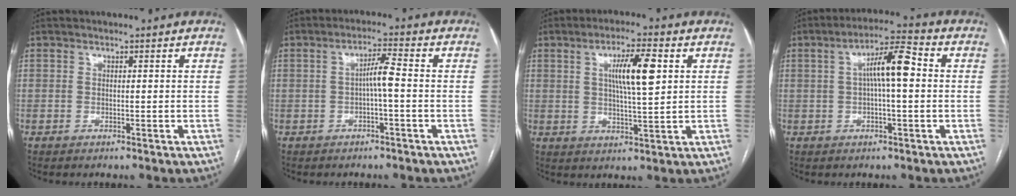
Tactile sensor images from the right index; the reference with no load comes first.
{"total": 3.5, "force": [-0.4, -0.1, 3.5], "torque": [-0.062, 0.010, -0.004]}
{"total": 8.3, "force": [2.3, 1.1, 7.9], "torque": [-0.137, 0.006, 0.041]}
{"total": 7.9, "force": [0.8, 1.2, 7.8], "torque": [-0.136, 0.027, 0.010]}